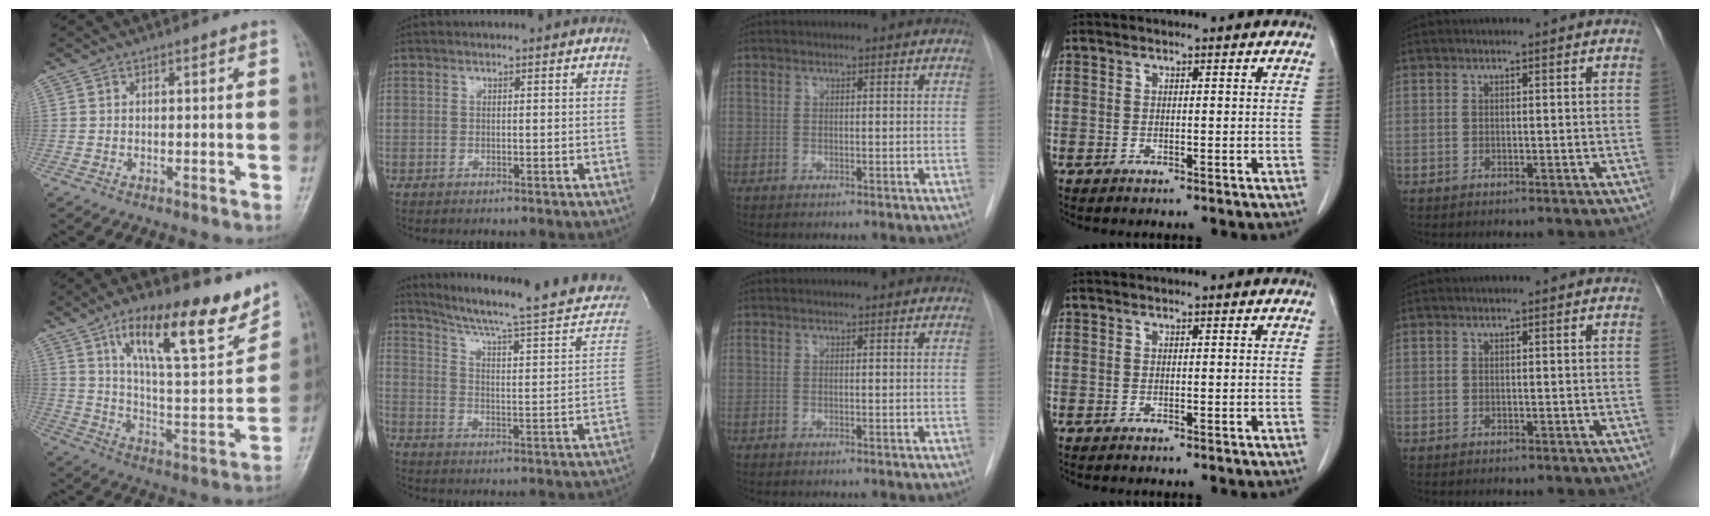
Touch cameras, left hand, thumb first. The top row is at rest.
{"thumb": {"total": 20.1, "force": [12.8, 6.0, 14.2], "torque": [-0.182, -0.065, 0.214]}, "index": {"total": 22.7, "force": [19.5, 1.9, 11.4], "torque": [-0.161, -0.026, 0.255]}}